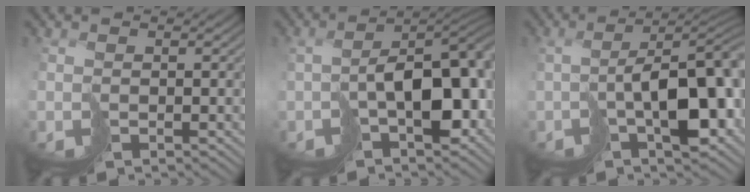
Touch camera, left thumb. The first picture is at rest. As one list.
[{"total": 12.5, "force": [-2.8, 6.6, 10.2], "torque": [-0.145, -0.020, -0.025]}, {"total": 10.4, "force": [-2.1, 4.7, 9.1], "torque": [-0.135, -0.007, -0.027]}]